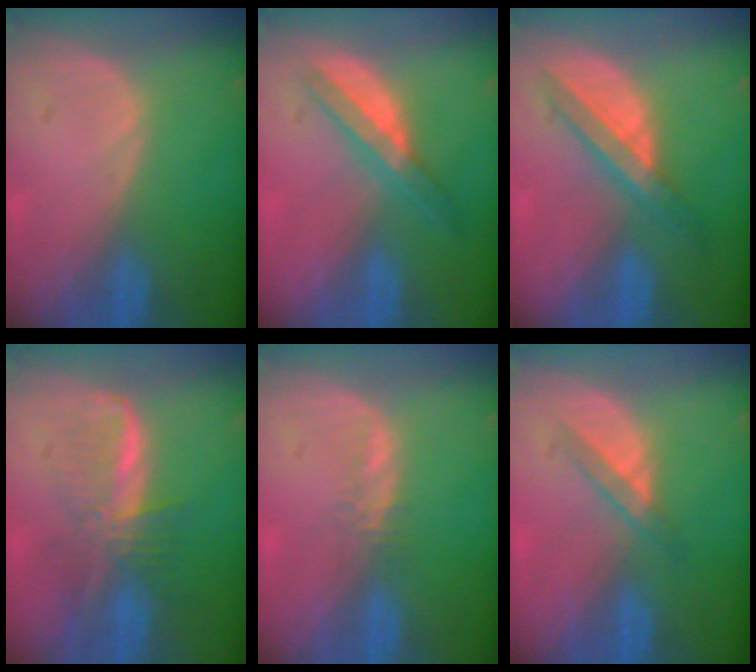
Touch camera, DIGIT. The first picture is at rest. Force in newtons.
{"total": 5.4, "press": 5.0, "slide": 1.8}
{"total": 5.7, "press": 5.6, "slide": 1.4}
{"total": 6.8, "press": 6.4, "slide": 2.3}
{"total": 1.3, "press": 1.2, "slide": 0.5}
{"total": 2.9, "press": 2.8, "slide": 1.0}